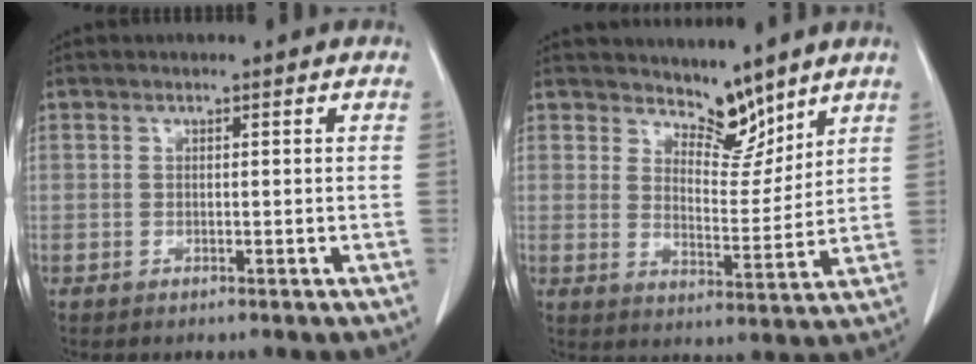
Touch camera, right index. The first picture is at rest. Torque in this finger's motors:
{"motor_torque": [-0.25, 0.54, 0.05, 0.00]}